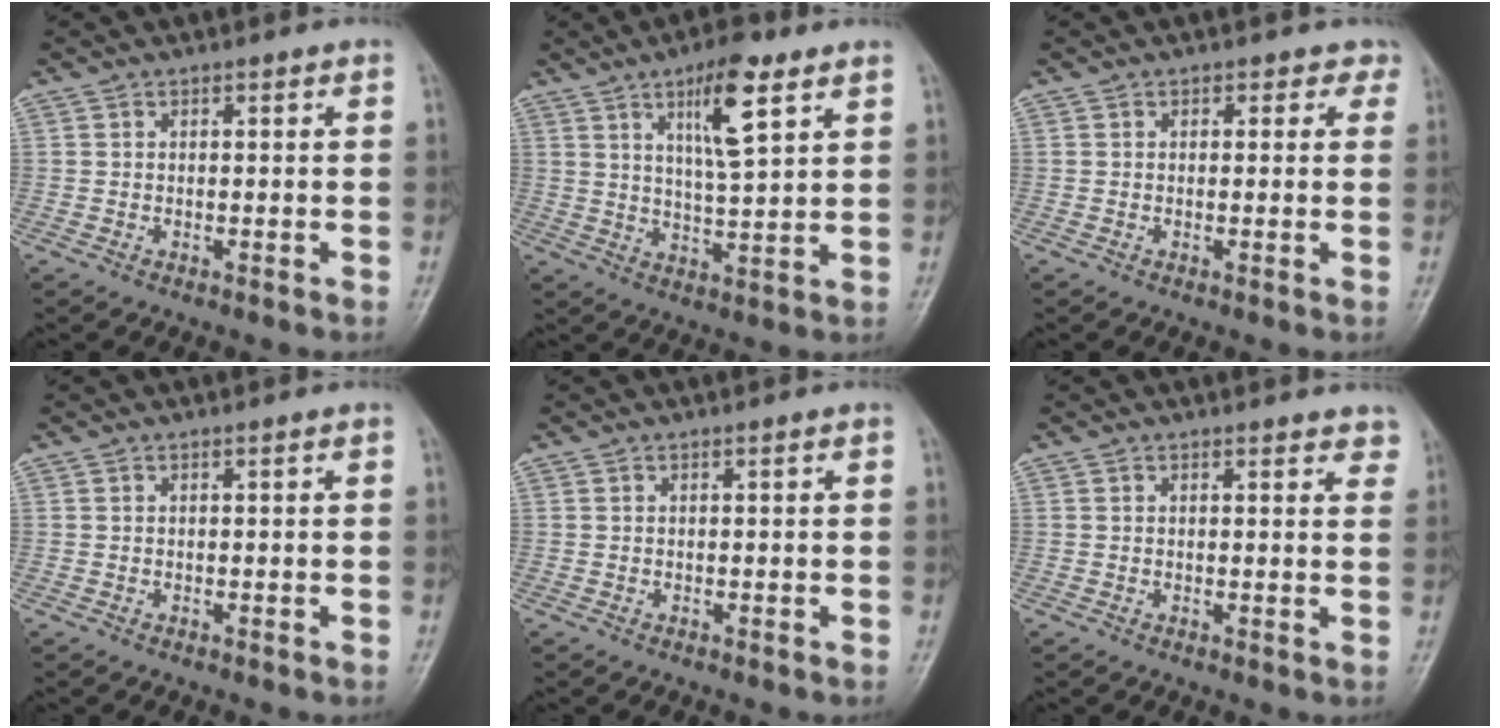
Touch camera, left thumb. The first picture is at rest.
{"total": 10.3, "force": [5.3, 2.5, 8.5], "torque": [-0.133, -0.030, 0.090]}
{"total": 2.2, "force": [1.2, 1.7, 0.6], "torque": [0.025, -0.002, 0.003]}
{"total": 0.0}
{"total": 0.0}
{"total": 3.2, "force": [2.8, 1.3, 0.9], "torque": [0.017, -0.012, 0.018]}